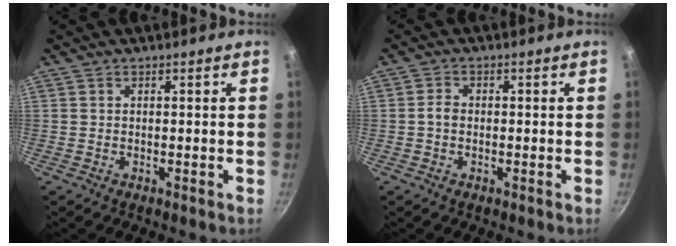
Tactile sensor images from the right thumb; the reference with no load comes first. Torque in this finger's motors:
{"motor_torque": [0.16, 0.13, 0.51, -0.07, 0.04]}